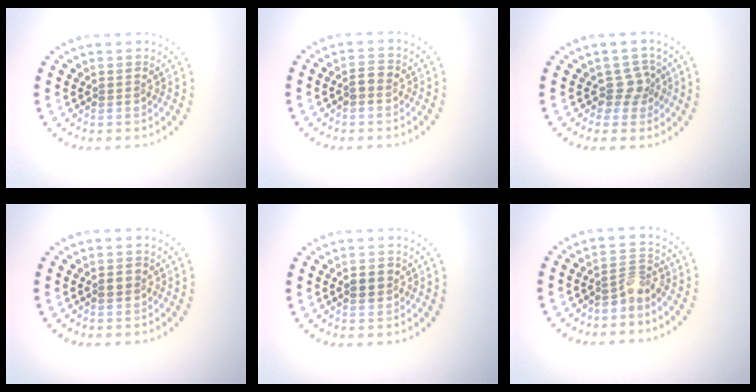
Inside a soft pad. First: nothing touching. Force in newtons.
{"total": 1.4, "press": 1.4, "slide": 0.3}
{"total": 1.9, "press": 1.4, "slide": 1.4}
{"total": 1.0, "press": 1.0, "slide": 0.0}
{"total": 1.6, "press": 1.6, "slide": 0.2}
{"total": 2.1, "press": 1.6, "slide": 1.4}